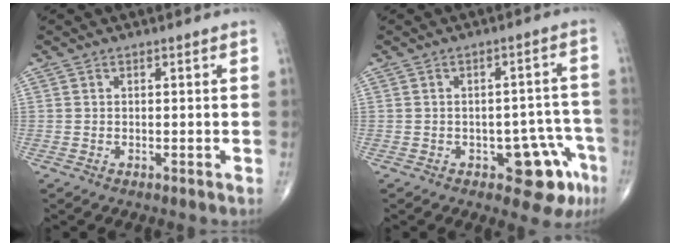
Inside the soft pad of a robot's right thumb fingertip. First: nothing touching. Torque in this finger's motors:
{"motor_torque": [2.59, 2.42, 0.42, -0.60, 0.06]}